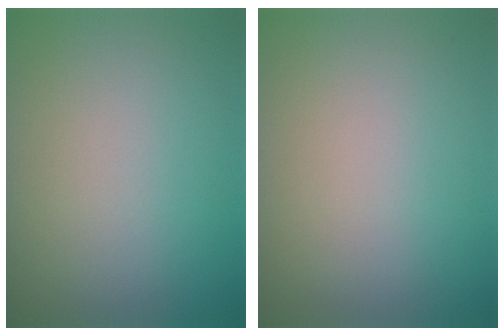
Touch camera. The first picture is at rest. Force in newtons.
{"total": 0.0}